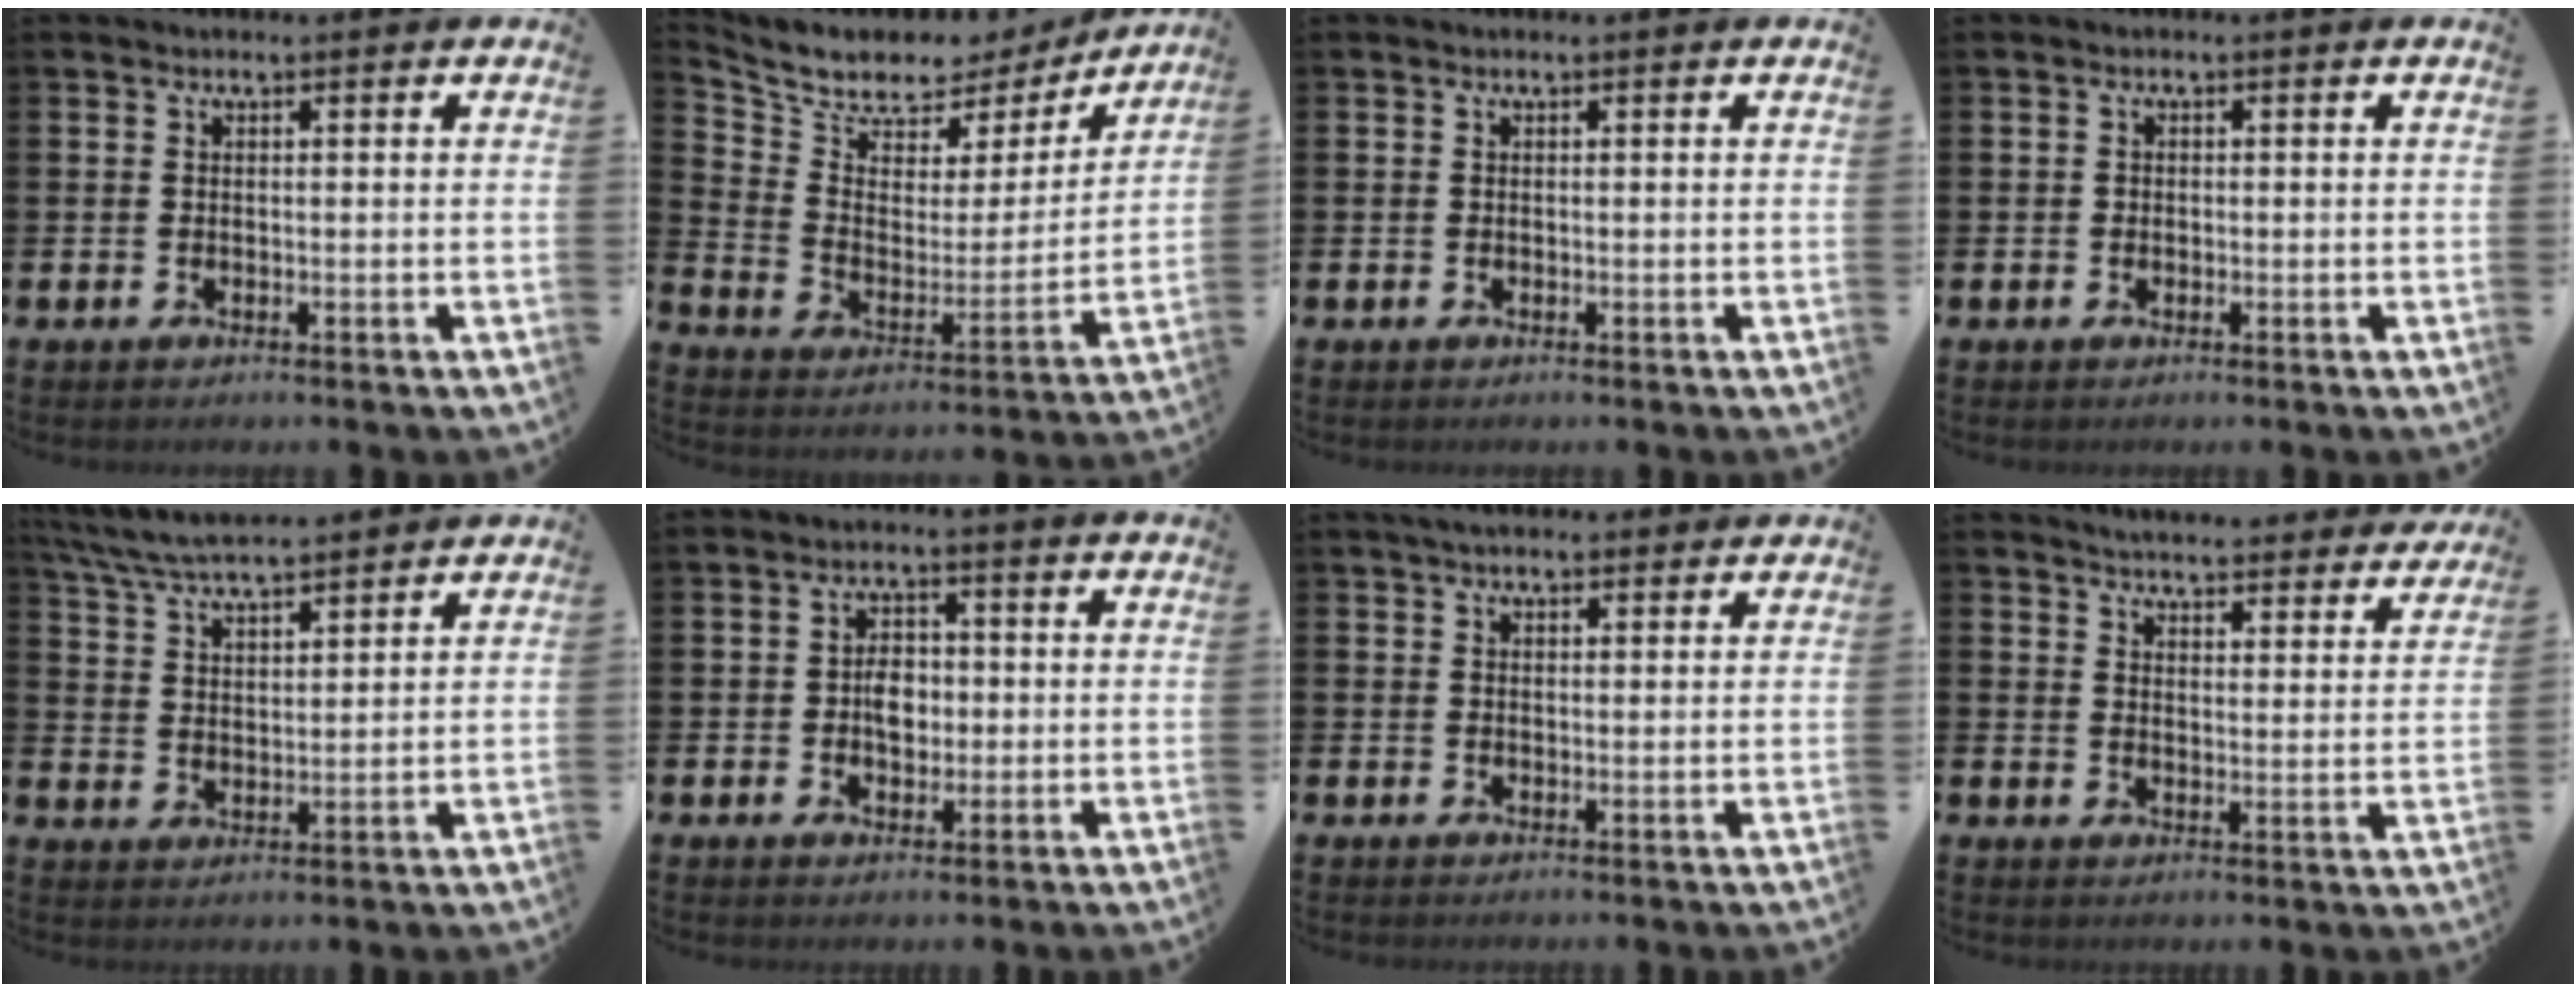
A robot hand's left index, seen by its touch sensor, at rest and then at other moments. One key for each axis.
{"total": 8.1, "fx": 7.1, "fy": 3.5, "fz": 1.4, "tx": -0.078, "ty": -0.051, "tz": 0.125}
{"total": 0.0}
{"total": 0.7, "fx": -0.2, "fy": 0.6, "fz": 0.2, "tx": -0.001, "ty": 0.004, "tz": -0.005}
{"total": 6.2, "fx": 6.0, "fy": 0.6, "fz": 1.5, "tx": -0.054, "ty": -0.027, "tz": 0.110}
{"total": 3.8, "fx": -0.1, "fy": 2.7, "fz": 2.7, "tx": -0.035, "ty": 0.003, "tz": -0.009}
{"total": 2.7, "fx": 2.4, "fy": 0.8, "fz": 0.8, "tx": -0.017, "ty": 0.000, "tz": 0.042}
{"total": 4.9, "fx": 4.8, "fy": 0.4, "fz": 0.3, "tx": -0.020, "ty": -0.039, "tz": 0.083}